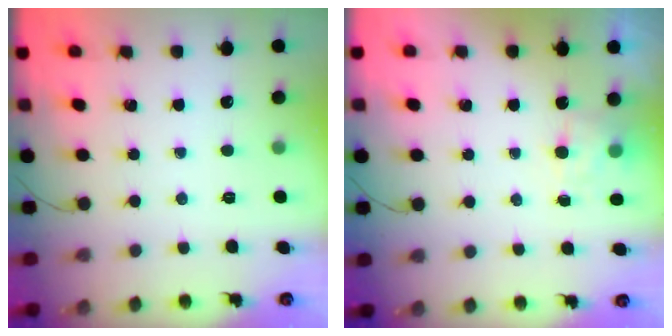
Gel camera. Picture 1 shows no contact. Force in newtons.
{"total": 5.3, "press": 5.2, "slide": 1.1}